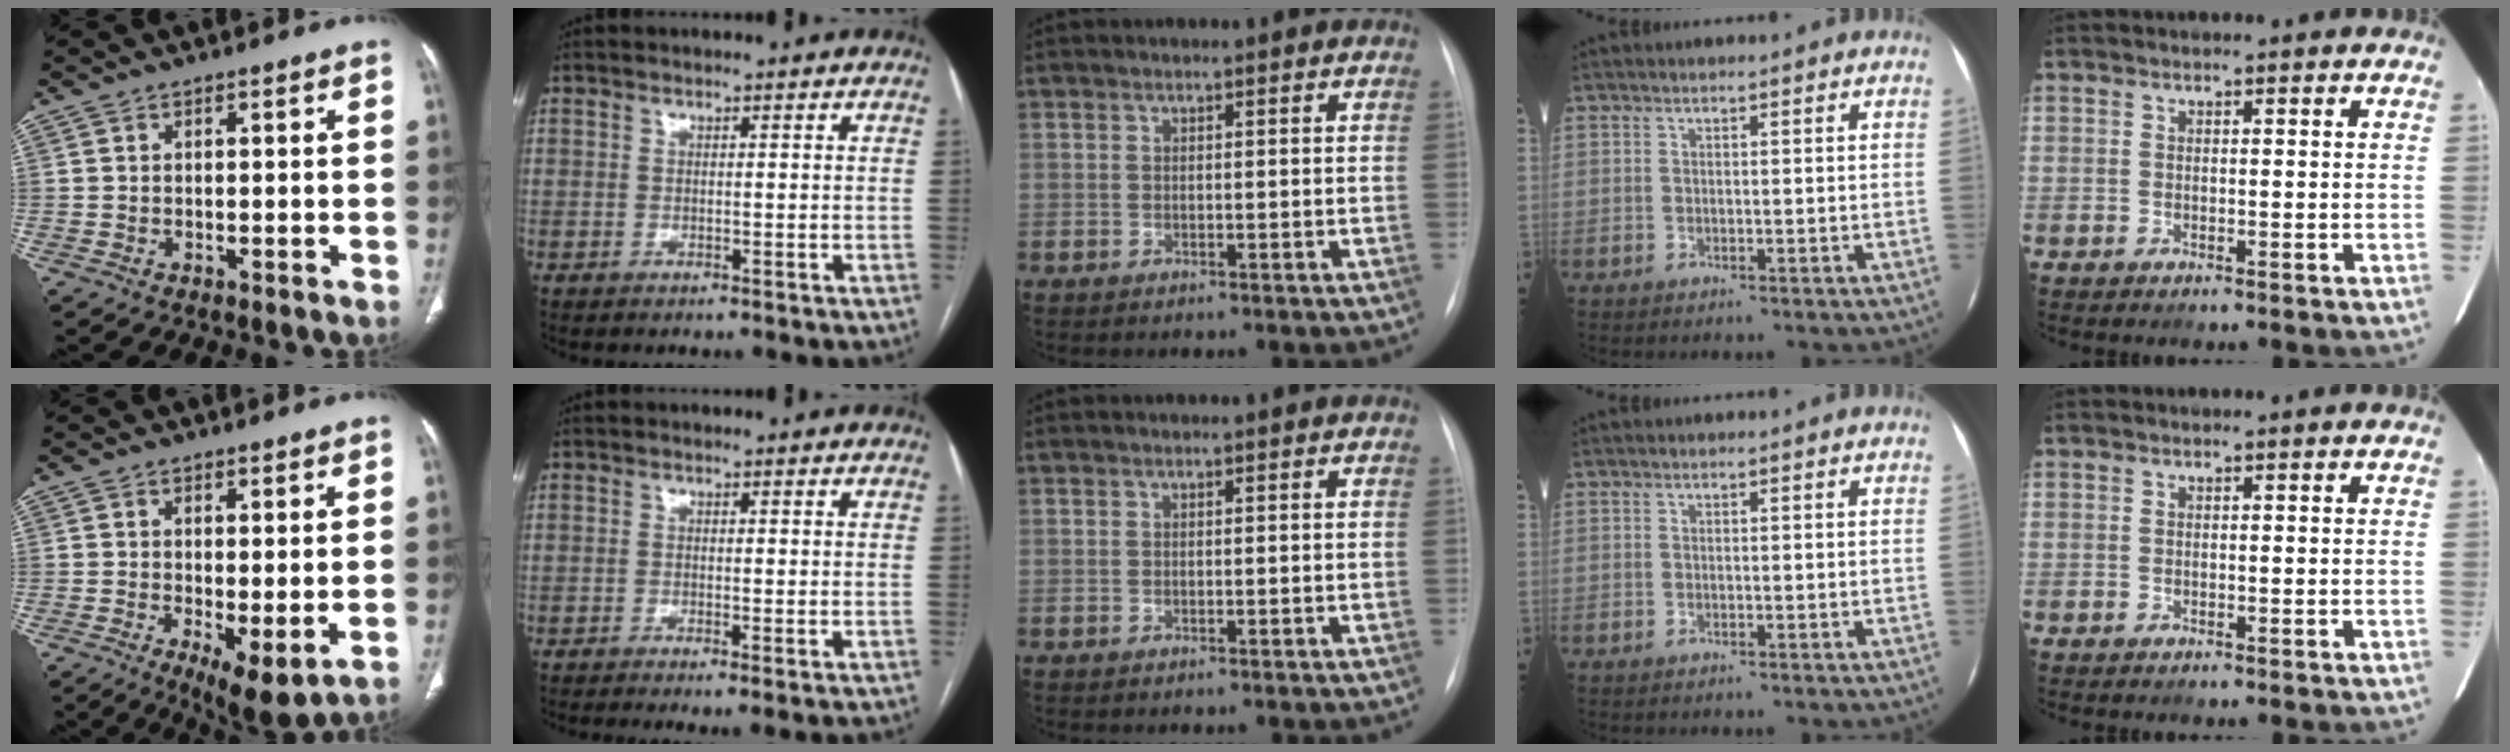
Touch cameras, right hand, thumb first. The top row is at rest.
{"thumb": {"total": 7.2, "force": [-1.5, 2.5, 6.6], "torque": [-0.108, -0.024, -0.017]}, "index": {"total": 2.3, "force": [-1.2, 0.1, 1.9], "torque": [-0.032, -0.008, -0.021]}}